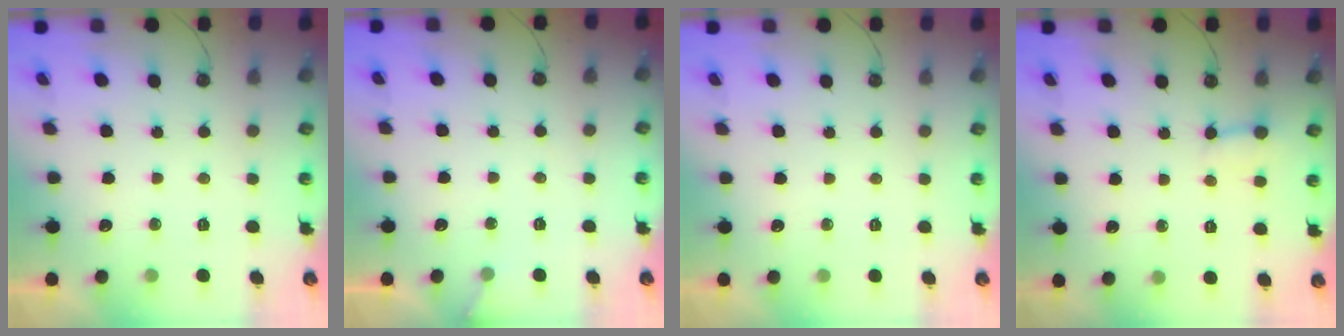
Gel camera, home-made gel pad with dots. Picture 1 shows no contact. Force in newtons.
{"total": 4.1, "press": 4.0, "slide": 0.4}
{"total": 0.0}
{"total": 3.0, "press": 2.9, "slide": 0.5}